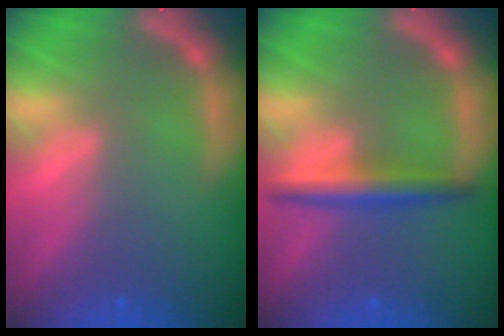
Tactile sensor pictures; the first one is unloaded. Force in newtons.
{"total": 3.5}